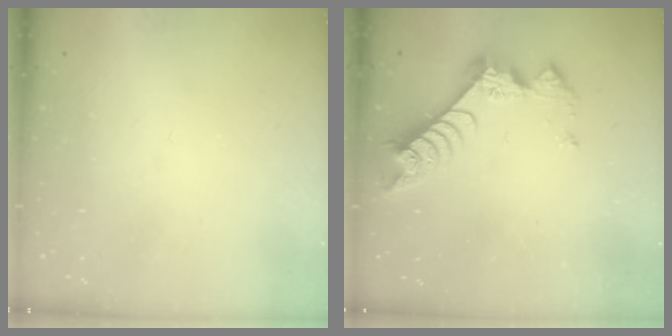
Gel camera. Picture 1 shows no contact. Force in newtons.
{"total": 8.3, "press": 8.3, "slide": 0.9}